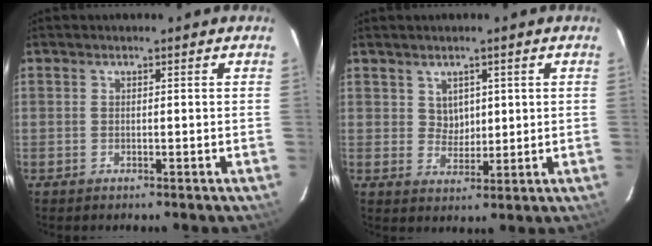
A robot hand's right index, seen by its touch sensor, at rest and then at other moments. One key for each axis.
{"total": 3.5, "fx": 1.5, "fy": 3.0, "fz": 1.2, "tx": -0.015, "ty": 0.004, "tz": 0.032}